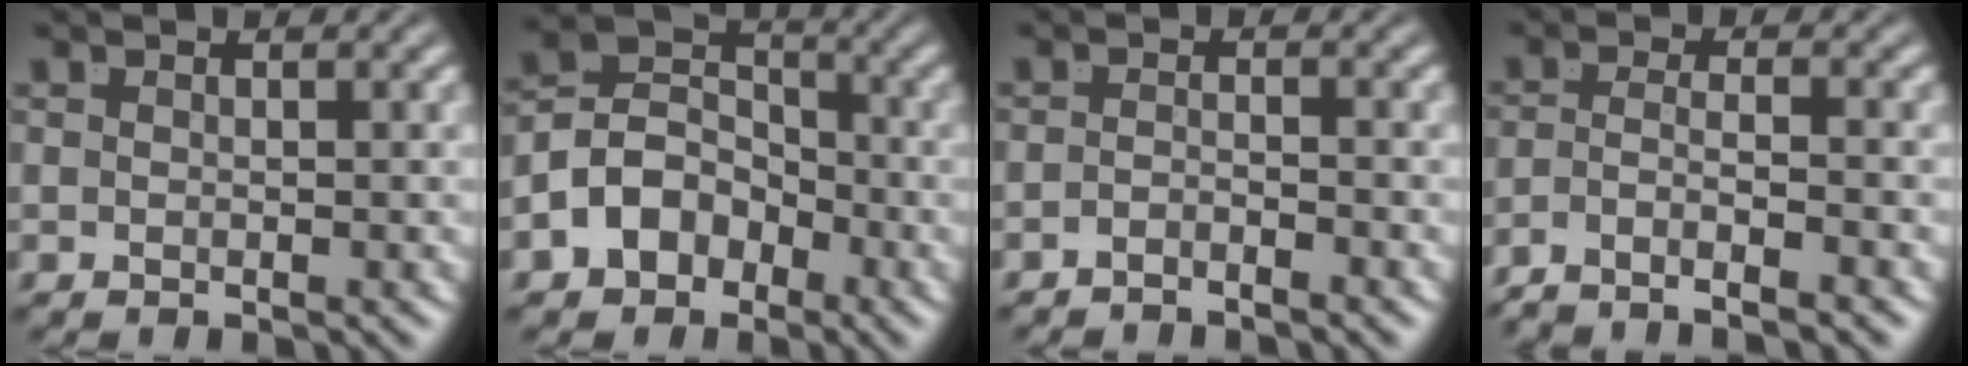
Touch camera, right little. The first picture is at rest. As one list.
[{"total": 8.9, "force": [-1.0, 7.5, 4.7], "torque": [-0.104, -0.017, -0.020]}, {"total": 1.9, "force": [-1.8, -0.7, 0.2], "torque": [0.001, -0.006, -0.031]}, {"total": 4.8, "force": [-4.0, 1.0, 2.5], "torque": [-0.050, -0.027, -0.055]}]